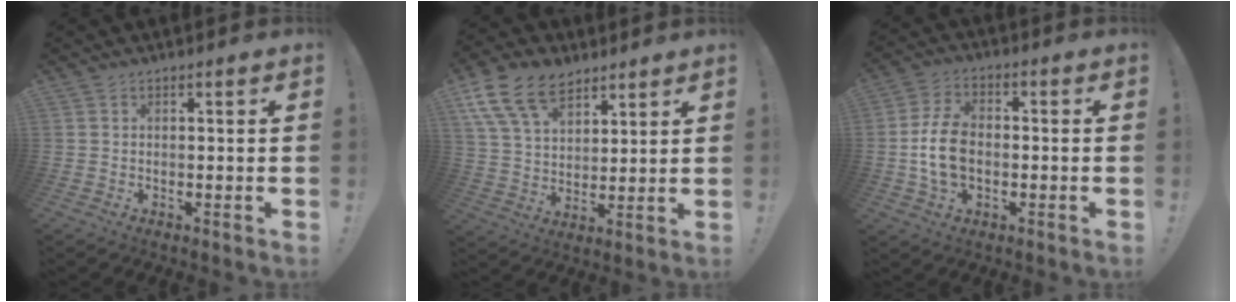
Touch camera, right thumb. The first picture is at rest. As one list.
[{"total": 15.5, "force": [9.3, 9.5, 8.0], "torque": [-0.149, -0.040, 0.175]}, {"total": 11.6, "force": [-1.7, 7.9, 8.3], "torque": [-0.161, 0.006, -0.029]}]